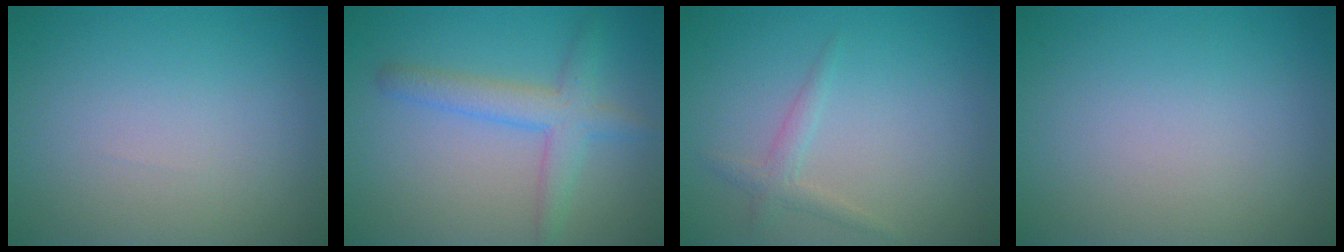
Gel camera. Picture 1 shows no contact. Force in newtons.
{"total": 3.6, "press": 3.6, "slide": 0.1}
{"total": 1.5, "press": 1.5, "slide": 0.1}
{"total": 0.0}